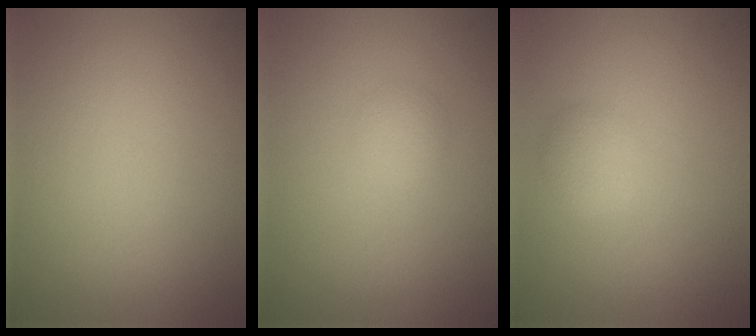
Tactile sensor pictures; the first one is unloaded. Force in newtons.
{"total": 1.2, "press": 1.2, "slide": 0.0}
{"total": 1.8, "press": 1.8, "slide": 0.1}